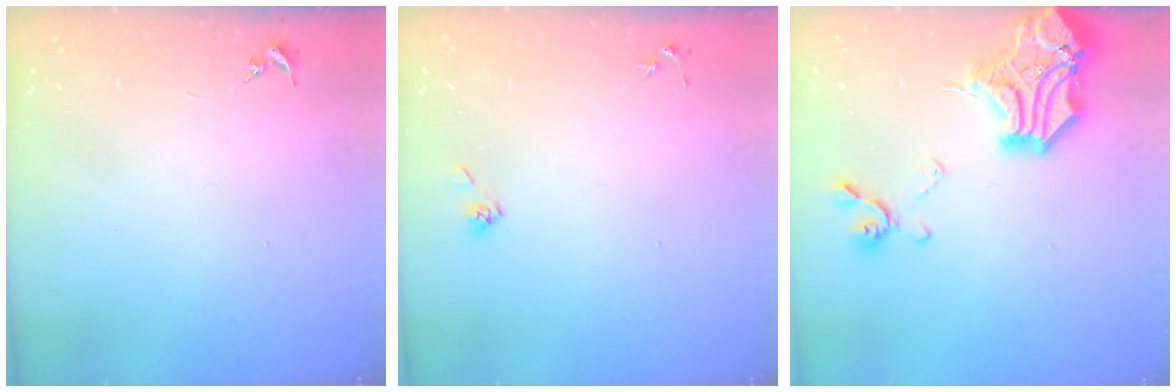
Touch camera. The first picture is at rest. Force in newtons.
{"total": 4.2, "press": 3.9, "slide": 1.6}
{"total": 22.5, "press": 22.3, "slide": 2.7}